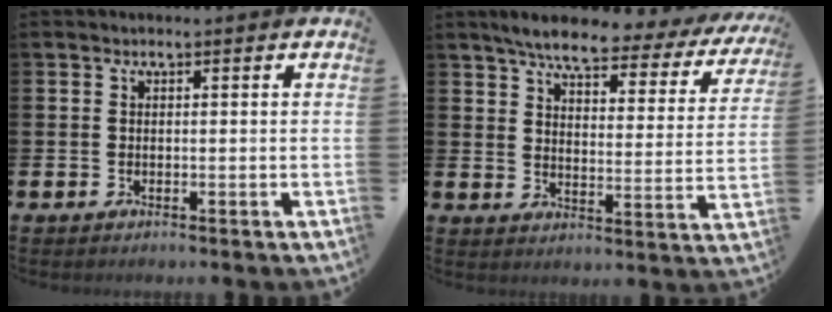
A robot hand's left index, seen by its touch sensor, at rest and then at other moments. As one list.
[{"total": 6.0, "force": [5.2, 1.1, 2.7], "torque": [-0.071, -0.032, 0.082]}]